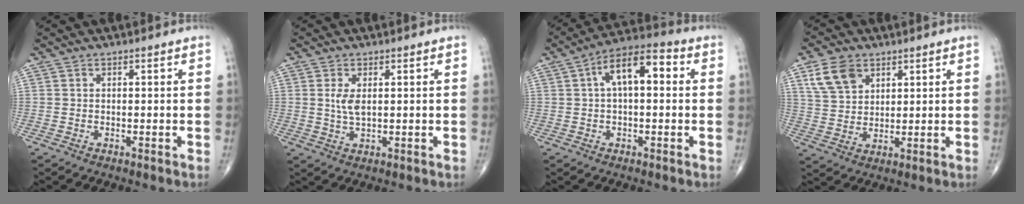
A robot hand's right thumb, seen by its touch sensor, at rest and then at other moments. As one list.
[{"total": 3.6, "force": [0.7, 1.7, 3.1], "torque": [-0.064, -0.006, 0.020]}, {"total": 10.8, "force": [2.1, 5.1, 9.3], "torque": [-0.147, 0.035, 0.023]}, {"total": 8.2, "force": [4.2, 5.5, 4.3], "torque": [-0.067, -0.013, 0.086]}]